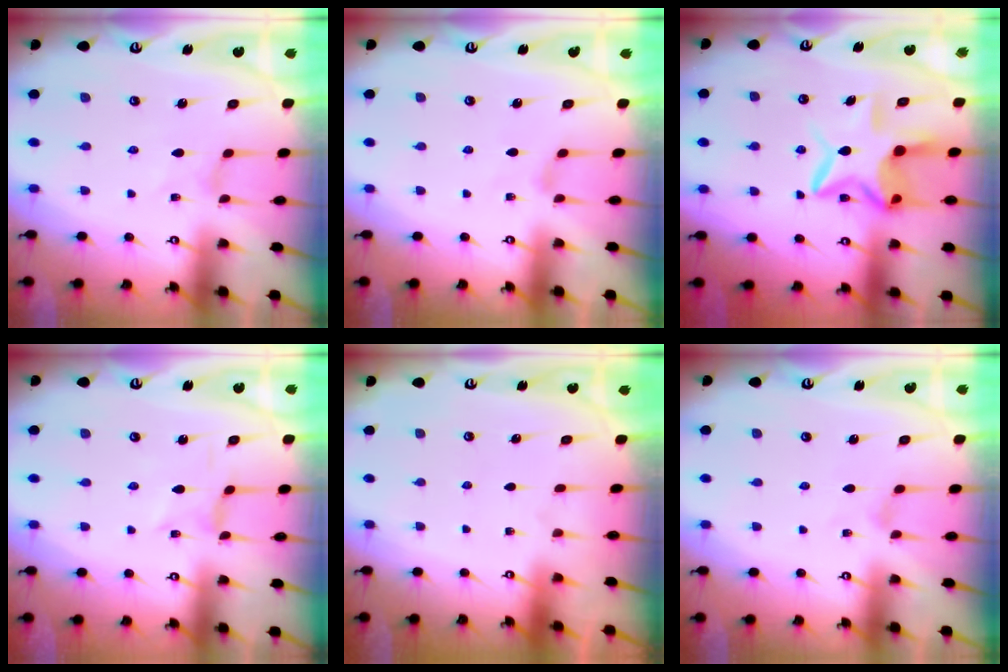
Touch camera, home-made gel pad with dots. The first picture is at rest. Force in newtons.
{"total": 0.8, "press": 0.7, "slide": 0.4}
{"total": 11.2, "press": 11.1, "slide": 1.8}
{"total": 0.0}
{"total": 0.0}
{"total": 0.0}